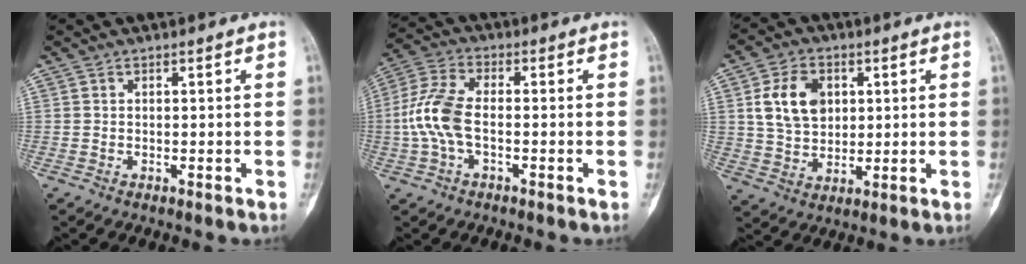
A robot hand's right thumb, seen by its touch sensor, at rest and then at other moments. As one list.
[{"total": 9.0, "force": [-1.4, 4.6, 7.7], "torque": [-0.183, 0.025, -0.032]}, {"total": 10.4, "force": [2.8, 7.5, 6.6], "torque": [-0.097, -0.006, 0.056]}]